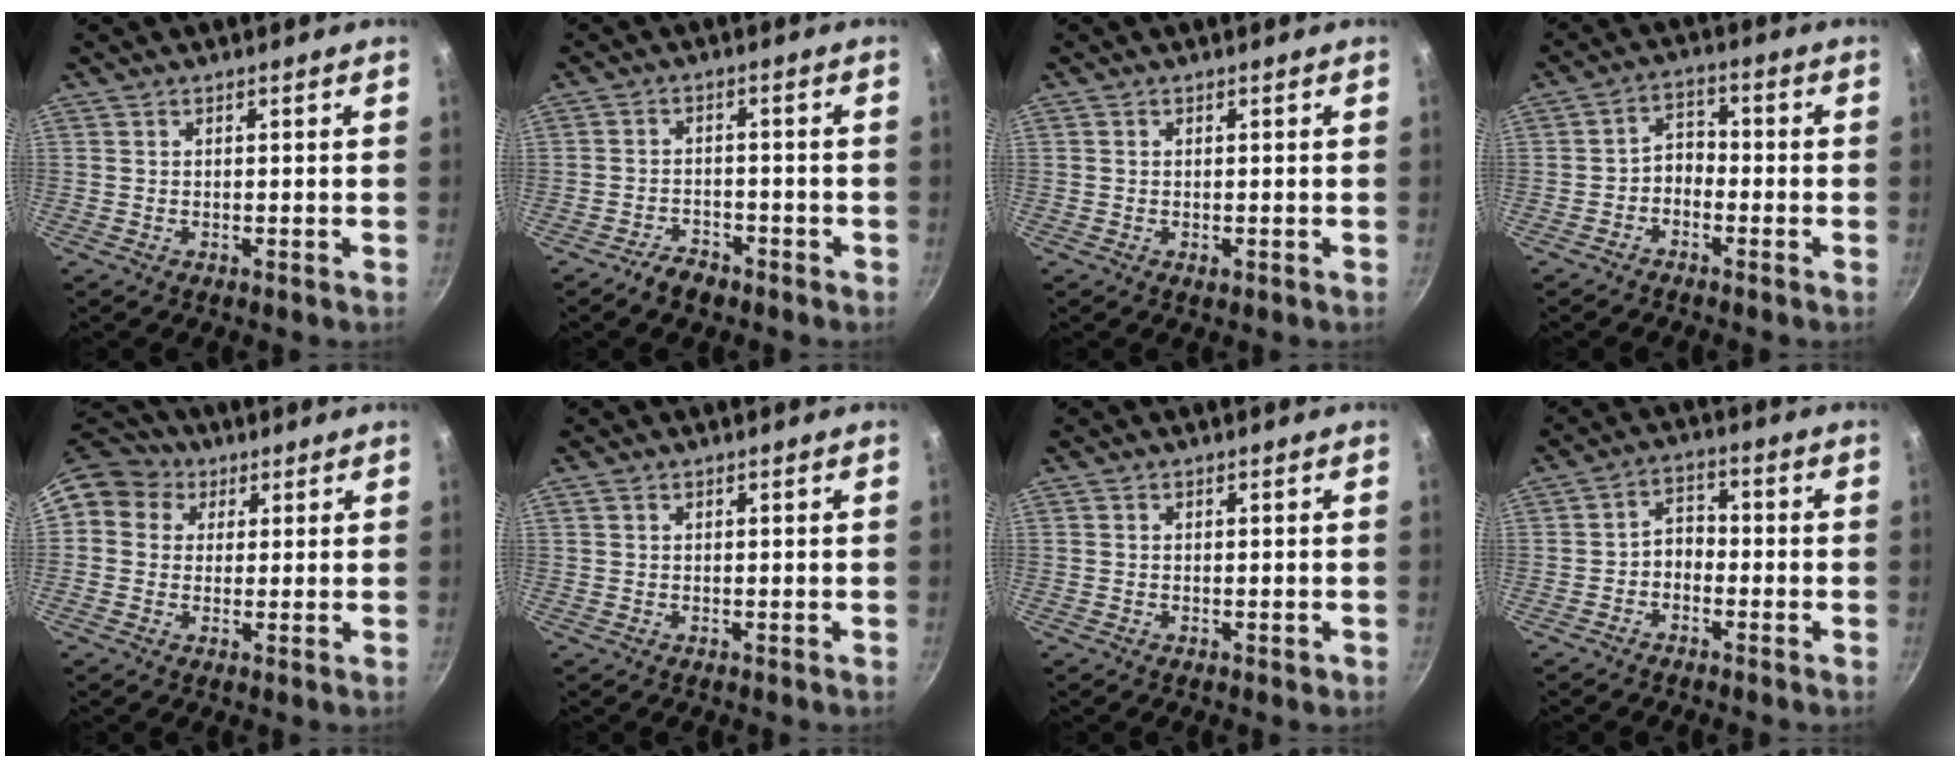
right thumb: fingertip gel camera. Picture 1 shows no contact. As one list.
[{"total": 4.3, "force": [-3.3, 2.3, 1.6], "torque": [-0.021, 0.033, -0.052]}, {"total": 0.9, "force": [-0.1, 0.7, 0.6], "torque": [-0.008, 0.001, -0.003]}, {"total": 3.9, "force": [-1.8, 2.8, 2.1], "torque": [-0.019, 0.033, -0.038]}, {"total": 8.9, "force": [3.2, 7.7, 2.9], "torque": [-0.029, 0.009, 0.035]}, {"total": 0.8, "force": [0.4, 0.6, 0.4], "torque": [-0.008, 0.002, 0.006]}, {"total": 0.9, "force": [-0.1, 0.6, 0.6], "torque": [-0.005, 0.003, -0.002]}, {"total": 3.9, "force": [-1.5, 2.8, 2.2], "torque": [-0.019, 0.028, -0.034]}]